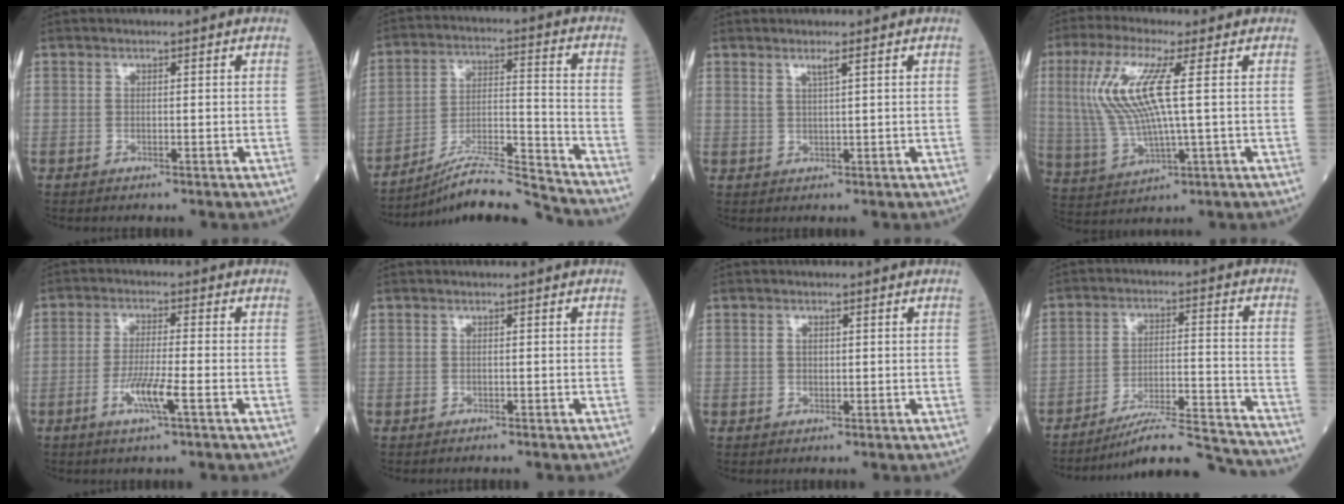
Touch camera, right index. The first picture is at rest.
{"total": 13.0, "force": [-12.4, -1.7, 3.6], "torque": [-0.061, 0.017, -0.221]}
{"total": 1.8, "force": [1.2, -0.1, 1.4], "torque": [-0.028, -0.003, 0.023]}
{"total": 12.8, "force": [2.9, 1.1, 12.4], "torque": [-0.290, 0.002, 0.058]}
{"total": 6.0, "force": [-2.4, 0.0, 5.5], "torque": [-0.107, -0.010, -0.046]}
{"total": 0.7, "force": [-0.6, -0.1, 0.3], "torque": [-0.005, -0.002, -0.009]}
{"total": 1.0, "force": [0.3, 0.7, 0.7], "torque": [-0.018, 0.000, 0.004]}
{"total": 17.6, "force": [-16.8, -0.5, 5.2], "torque": [-0.070, 0.002, -0.246]}